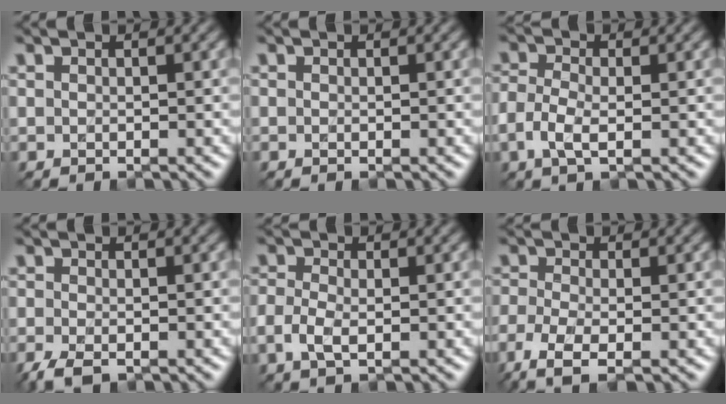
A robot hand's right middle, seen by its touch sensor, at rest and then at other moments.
{"total": 0.0}
{"total": 2.6, "force": [-1.1, 1.2, 2.0], "torque": [-0.053, -0.007, -0.024]}
{"total": 3.1, "force": [-2.2, 1.1, 1.8], "torque": [-0.043, -0.011, -0.041]}
{"total": 2.3, "force": [-1.0, 1.2, 1.7], "torque": [-0.044, -0.010, -0.021]}
{"total": 4.6, "force": [-3.2, 1.4, 3.0], "torque": [-0.073, -0.016, -0.067]}